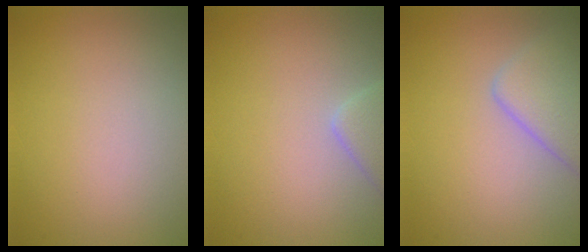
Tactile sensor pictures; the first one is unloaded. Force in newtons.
{"total": 2.1, "press": 2.1, "slide": 0.2}
{"total": 3.9, "press": 3.9, "slide": 0.3}